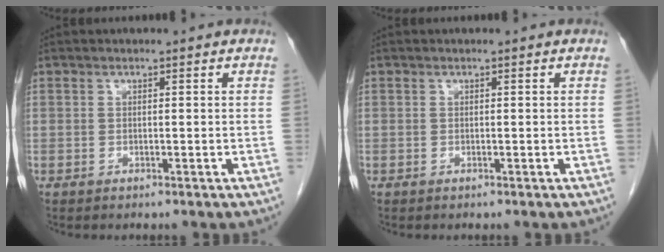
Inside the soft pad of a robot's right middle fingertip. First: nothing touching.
{"total": 0.0}